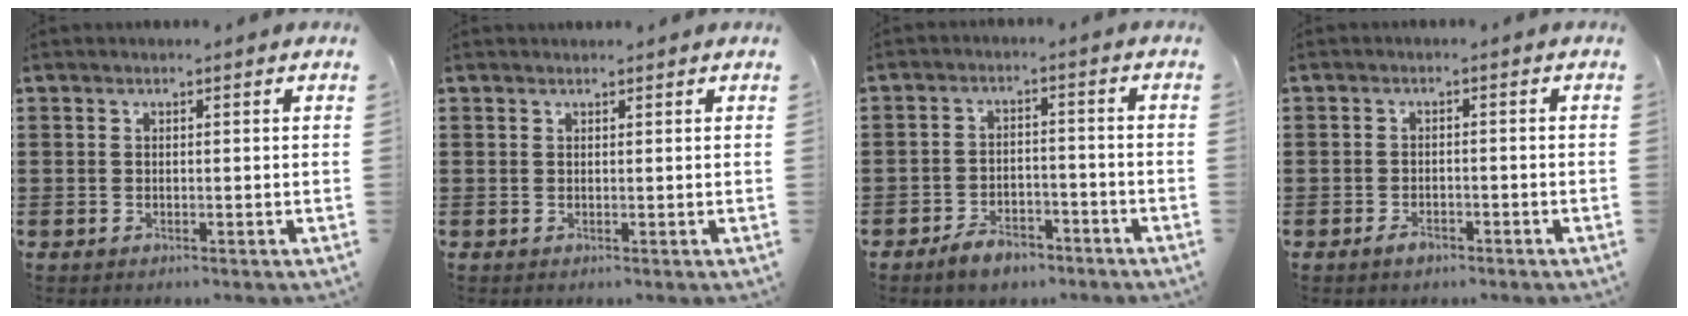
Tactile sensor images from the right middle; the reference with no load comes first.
{"total": 0.6, "force": [0.5, 0.1, 0.0], "torque": [0.007, -0.006, 0.010]}
{"total": 4.1, "force": [-3.6, 1.5, 1.3], "torque": [-0.023, 0.008, -0.069]}
{"total": 1.8, "force": [-1.4, 0.7, 0.7], "torque": [-0.016, -0.004, -0.027]}